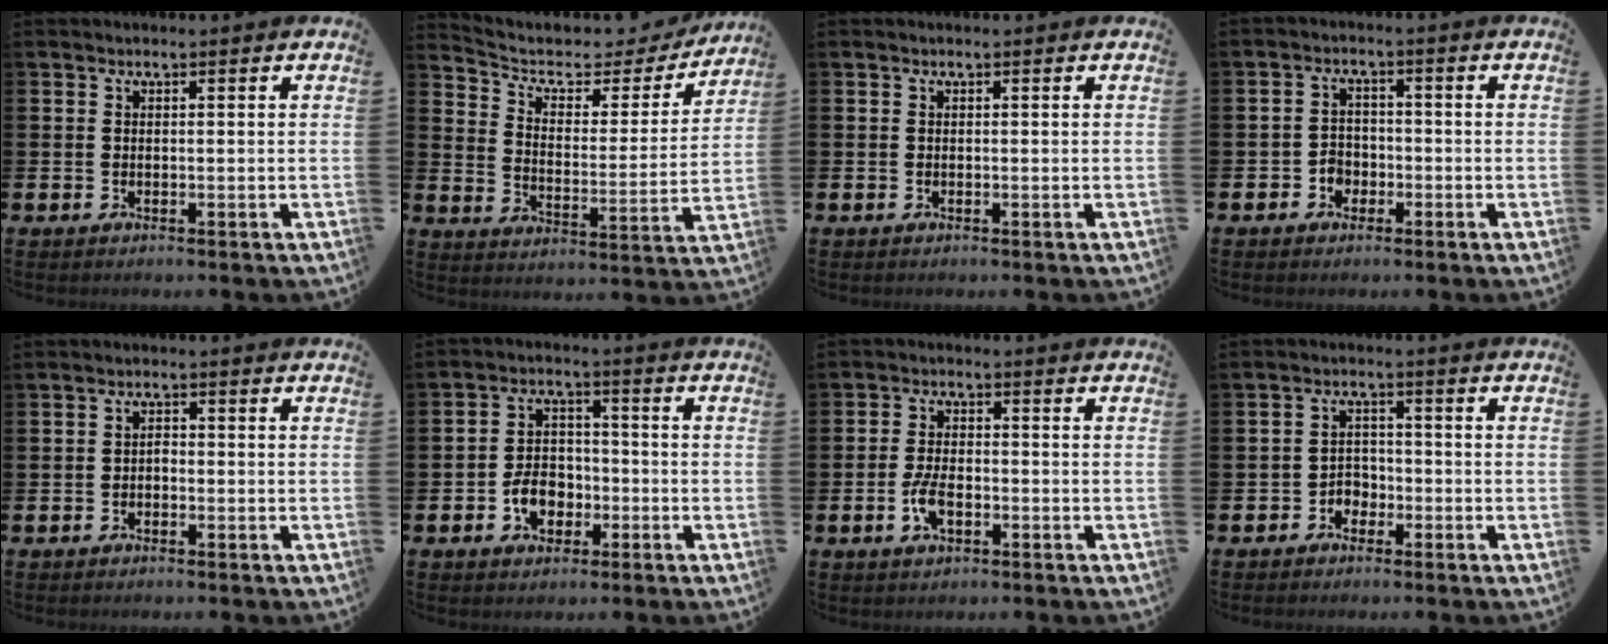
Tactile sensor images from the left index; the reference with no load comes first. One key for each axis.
{"total": 5.6, "fx": 4.7, "fy": 2.5, "fz": 1.5, "tx": -0.057, "ty": -0.039, "tz": 0.073}
{"total": 0.0}
{"total": 2.9, "fx": -1.7, "fy": 2.2, "fz": 0.7, "tx": -0.017, "ty": 0.005, "tz": -0.038}
{"total": 1.2, "fx": -0.8, "fy": 0.7, "fz": 0.6, "tx": -0.010, "ty": 0.000, "tz": -0.017}
{"total": 4.9, "fx": -2.0, "fy": 3.7, "fz": 2.6, "tx": -0.039, "ty": 0.005, "tz": -0.043}
{"total": 4.1, "fx": -1.4, "fy": 1.9, "fz": 3.3, "tx": -0.061, "ty": 0.002, "tz": -0.027}
{"total": 2.6, "fx": -1.8, "fy": 1.8, "fz": 0.4, "tx": -0.020, "ty": 0.006, "tz": -0.041}